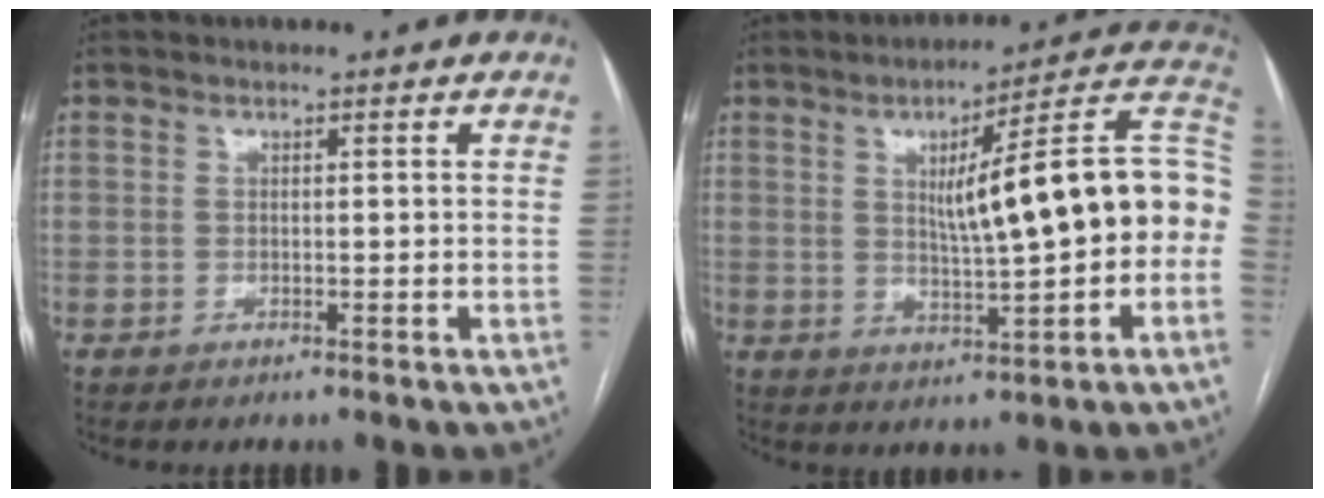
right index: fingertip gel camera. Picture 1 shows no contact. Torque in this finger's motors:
{"motor_torque": [1.38, 0.75, 0.69, 0.11]}